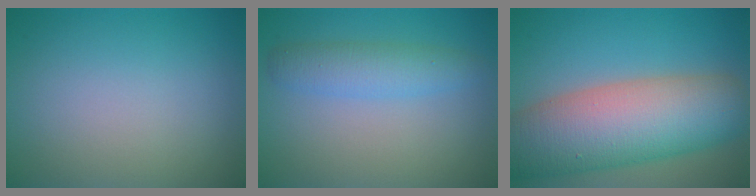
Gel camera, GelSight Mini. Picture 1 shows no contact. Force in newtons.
{"total": 3.1, "press": 3.1, "slide": 0.1}
{"total": 12.2, "press": 12.2, "slide": 0.7}